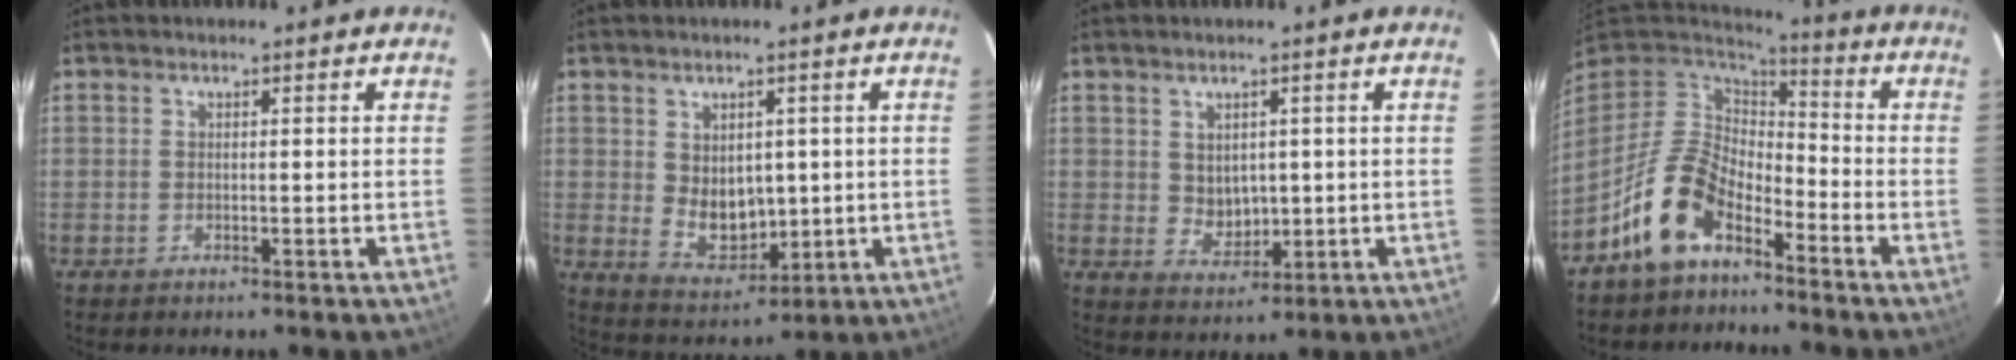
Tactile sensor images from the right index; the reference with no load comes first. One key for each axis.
{"total": 7.4, "fx": 0.9, "fy": 5.7, "fz": 4.6, "tx": -0.080, "ty": -0.009, "tz": 0.040}
{"total": 4.3, "fx": 1.0, "fy": 3.7, "fz": 2.0, "tx": -0.032, "ty": -0.001, "tz": 0.031}
{"total": 12.7, "fx": -7.8, "fy": 6.7, "fz": 7.5, "tx": -0.156, "ty": 0.011, "tz": -0.150}